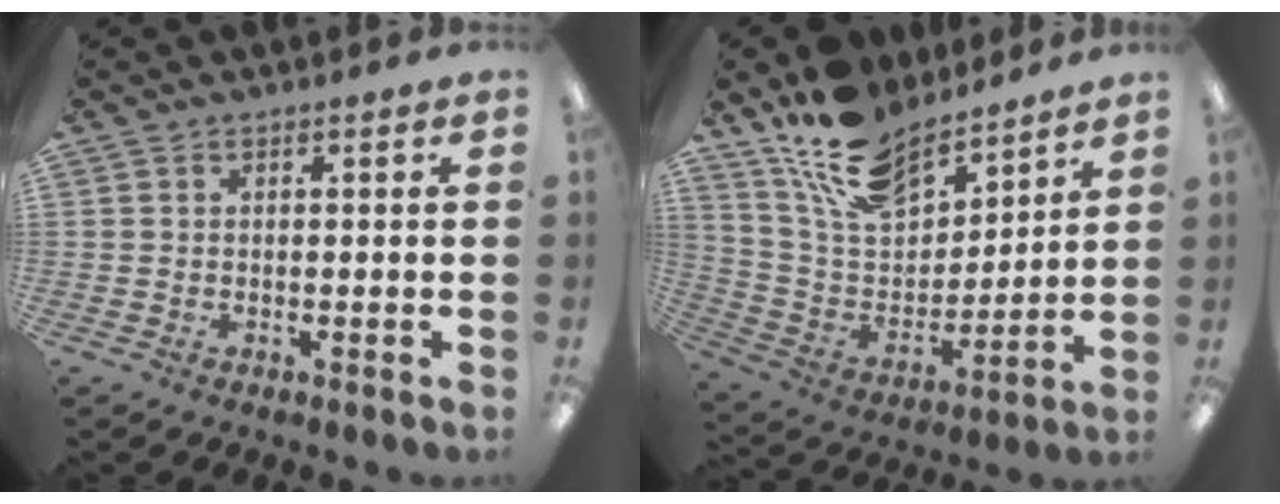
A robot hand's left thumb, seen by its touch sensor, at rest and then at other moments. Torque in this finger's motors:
{"motor_torque": [0.21, 0.21, 1.44, -1.33, 0.21]}